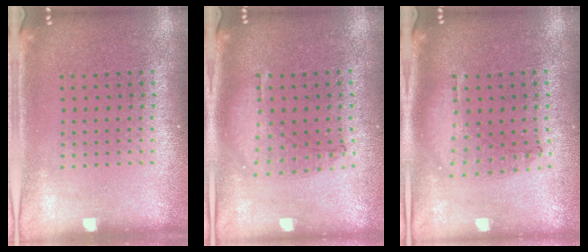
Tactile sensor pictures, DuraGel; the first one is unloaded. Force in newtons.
{"total": 0.9, "press": 0.9, "slide": 0.2}
{"total": 0.9, "press": 0.9, "slide": 0.3}